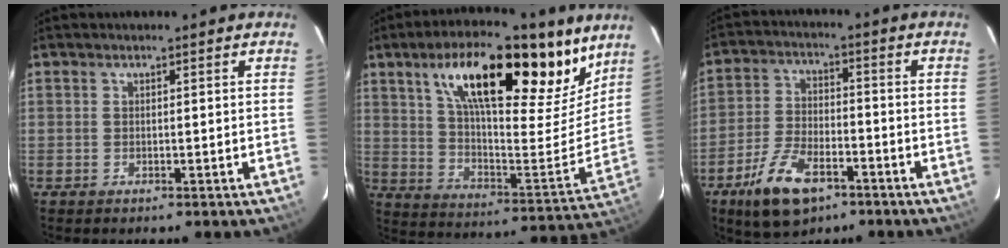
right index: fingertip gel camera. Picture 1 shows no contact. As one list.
[{"total": 27.8, "force": [17.2, 10.2, 19.3], "torque": [-0.305, 0.025, 0.286]}, {"total": 12.1, "force": [-7.1, 5.8, 7.9], "torque": [-0.174, -0.008, -0.129]}]